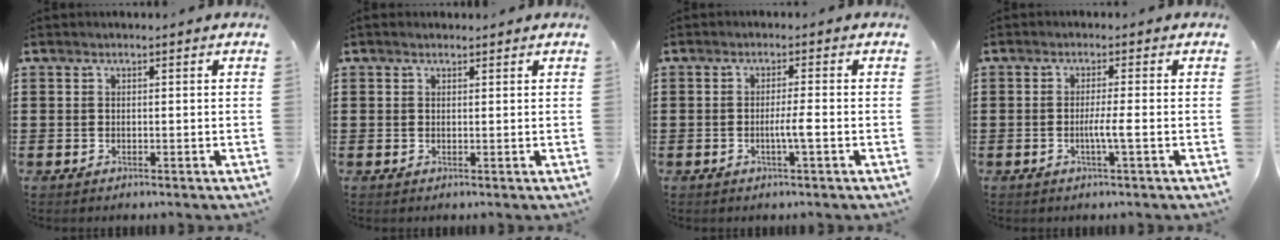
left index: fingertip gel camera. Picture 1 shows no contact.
{"total": 0.6, "force": [0.5, 0.3, 0.1], "torque": [-0.004, 0.002, 0.010]}
{"total": 3.0, "force": [-0.8, 0.0, 2.9], "torque": [-0.052, -0.003, -0.016]}
{"total": 3.1, "force": [-0.8, -0.2, 3.0], "torque": [-0.052, -0.006, -0.016]}